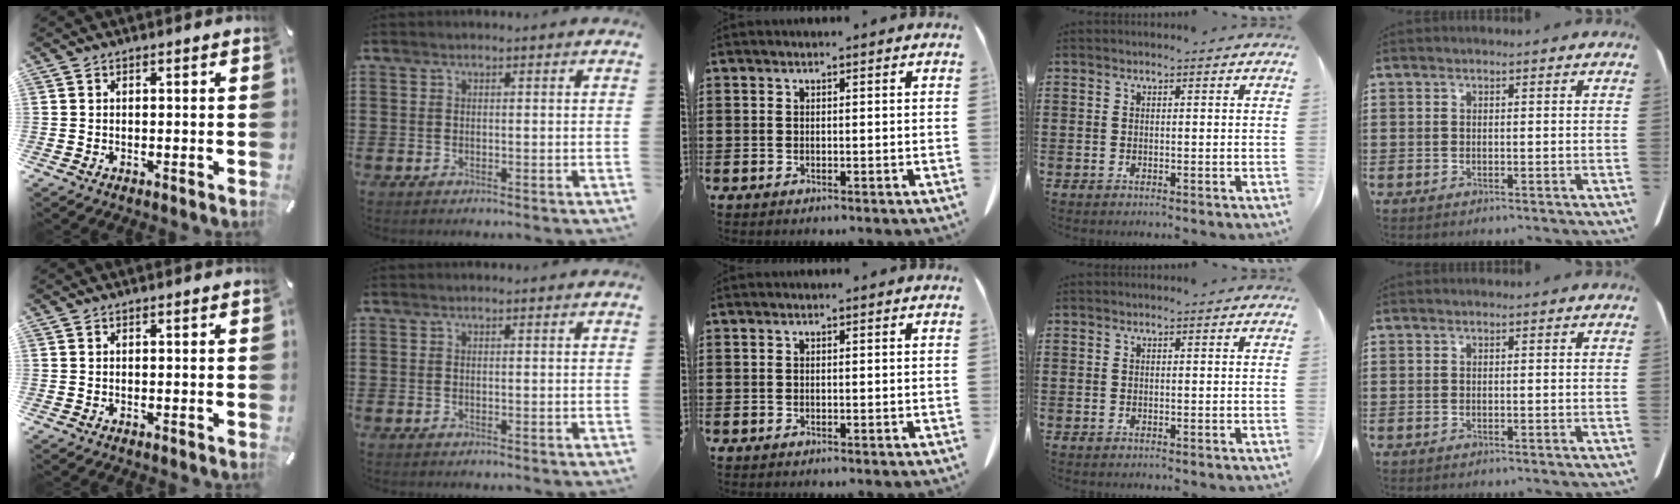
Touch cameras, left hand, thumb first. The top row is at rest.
{}